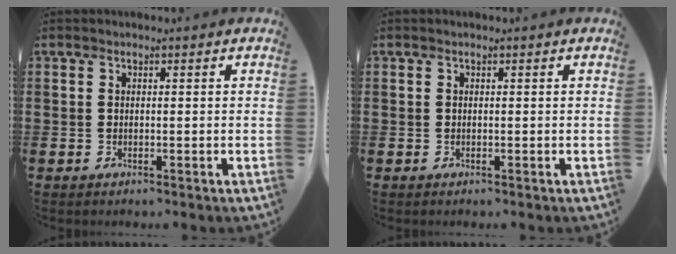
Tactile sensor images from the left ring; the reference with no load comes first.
{"total": 0.0}